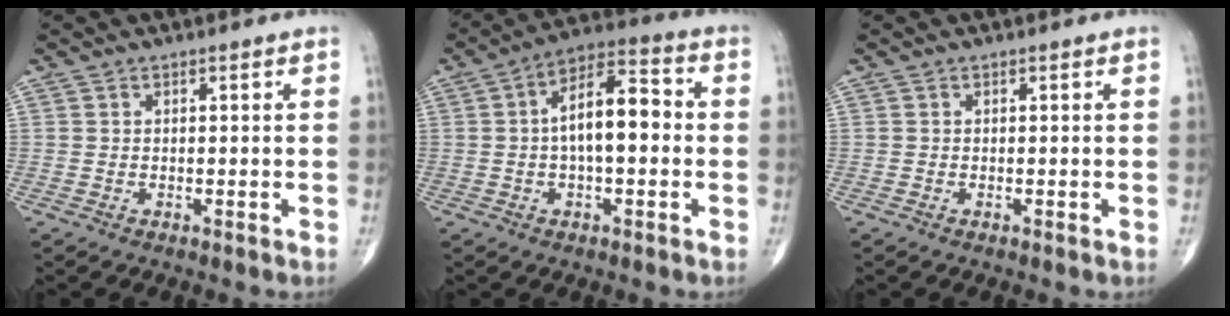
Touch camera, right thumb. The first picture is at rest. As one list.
[{"total": 12.0, "force": [0.2, 5.4, 10.7], "torque": [-0.170, 0.035, -0.009]}, {"total": 0.0}]